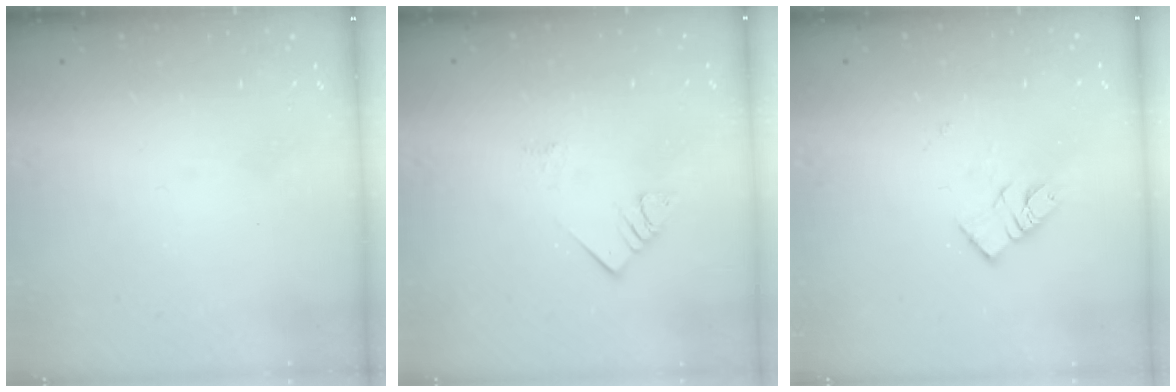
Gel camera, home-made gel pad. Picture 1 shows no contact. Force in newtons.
{"total": 3.6, "press": 3.6, "slide": 0.6}
{"total": 9.1, "press": 9.1, "slide": 0.4}